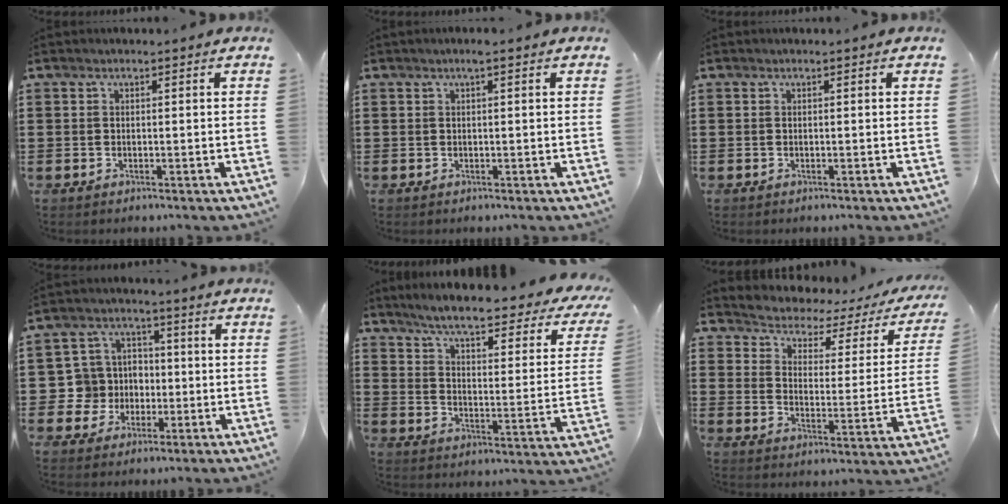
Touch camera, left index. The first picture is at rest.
{"total": 1.2, "force": [0.5, 0.1, 1.1], "torque": [-0.022, 0.001, 0.008]}
{"total": 0.0}
{"total": 7.1, "force": [-0.7, 7.0, 1.5], "torque": [-0.068, 0.011, -0.011]}
{"total": 5.7, "force": [4.6, -0.2, 3.4], "torque": [-0.086, -0.037, 0.069]}
{"total": 2.3, "force": [2.0, 1.0, 0.5], "torque": [-0.030, -0.025, 0.021]}